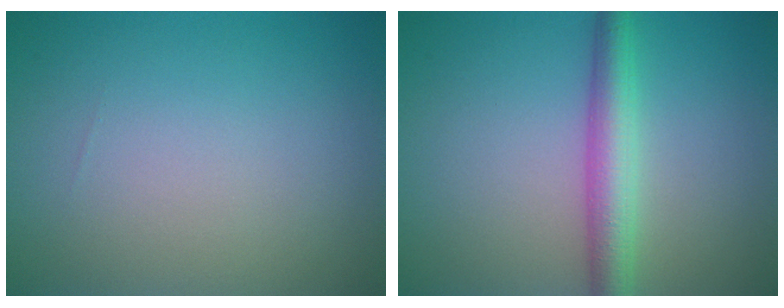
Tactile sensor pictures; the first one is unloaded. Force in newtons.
{"total": 4.0, "press": 4.0, "slide": 0.2}